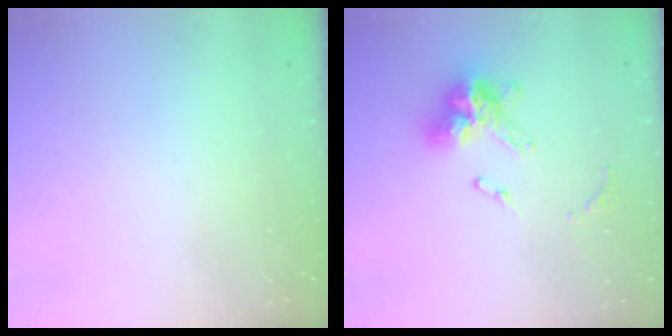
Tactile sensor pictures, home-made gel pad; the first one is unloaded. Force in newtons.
{"total": 12.1, "press": 12.0, "slide": 1.1}